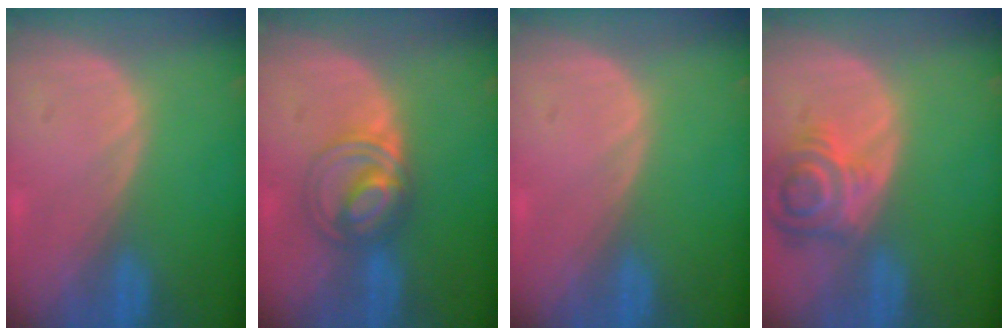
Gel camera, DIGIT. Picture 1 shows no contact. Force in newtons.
{"total": 5.8, "press": 5.7, "slide": 0.7}
{"total": 0.0}
{"total": 7.1, "press": 6.5, "slide": 2.9}